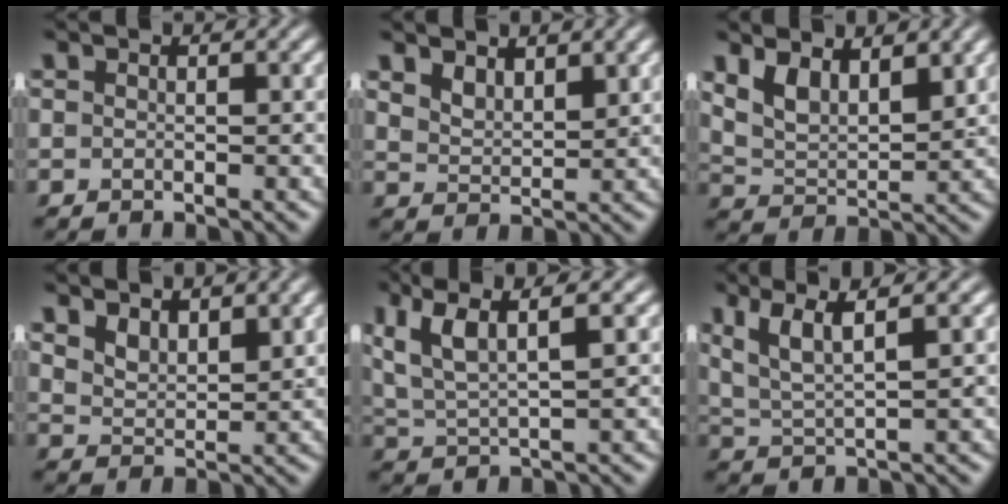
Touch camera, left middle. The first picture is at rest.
{"total": 2.8, "force": [2.1, 1.3, 1.4], "torque": [-0.027, -0.012, 0.042]}
{"total": 5.3, "force": [2.0, 3.6, 3.2], "torque": [-0.068, -0.015, 0.035]}
{"total": 3.1, "force": [2.2, 1.6, 1.5], "torque": [-0.031, -0.013, 0.040]}
{"total": 5.8, "force": [2.0, 3.3, 4.4], "torque": [-0.091, -0.003, 0.041]}
{"total": 5.1, "force": [2.0, 2.7, 3.8], "torque": [-0.081, -0.007, 0.041]}